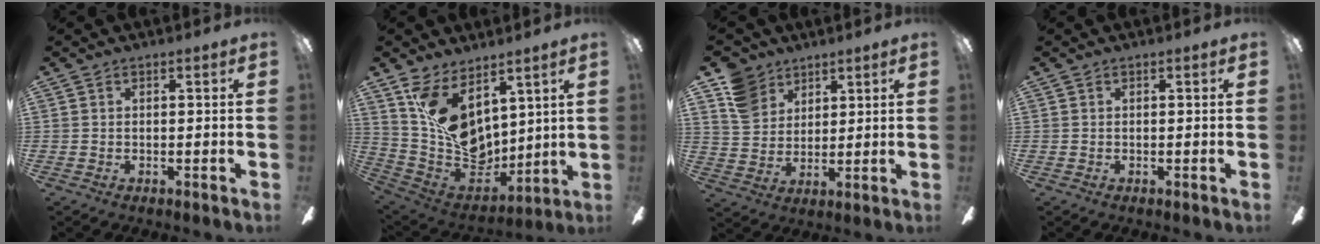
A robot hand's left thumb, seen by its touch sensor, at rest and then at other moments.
{"total": 16.6, "force": [7.3, 10.9, 10.1], "torque": [-0.203, -0.041, 0.146]}
{"total": 10.5, "force": [6.9, 7.5, 2.6], "torque": [-0.061, -0.027, 0.139]}
{"total": 0.0}